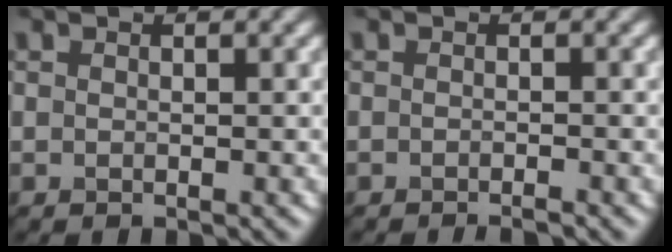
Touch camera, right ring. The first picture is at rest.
{"total": 1.1, "force": [-0.9, 0.1, 0.6], "torque": [-0.004, -0.002, -0.018]}